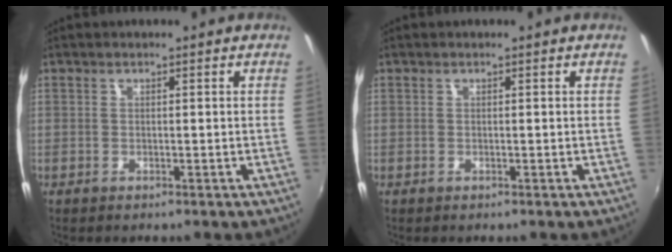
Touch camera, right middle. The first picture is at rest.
{"total": 0.0}